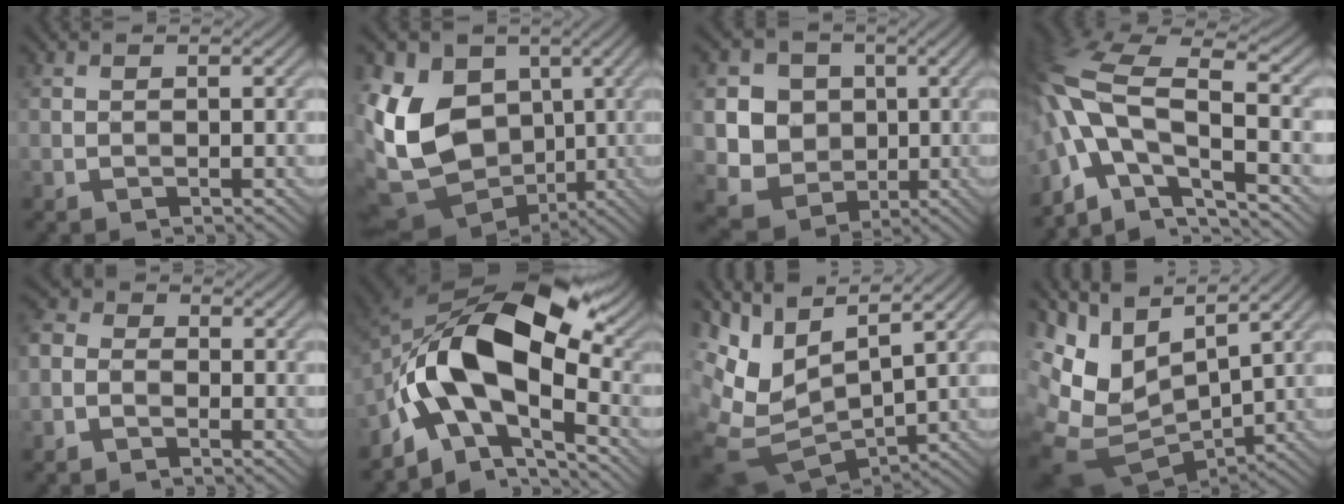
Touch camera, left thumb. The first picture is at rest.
{"total": 16.3, "force": [-0.9, 12.8, 10.0], "torque": [-0.249, -0.017, -0.001]}
{"total": 8.5, "force": [0.5, 7.7, 3.5], "torque": [-0.098, -0.012, -0.004]}
{"total": 14.2, "force": [-5.5, 6.3, 11.5], "torque": [-0.261, -0.008, -0.106]}
{"total": 3.3, "force": [-2.0, 2.1, 1.5], "torque": [-0.040, 0.003, -0.057]}
{"total": 14.3, "force": [-3.5, 8.1, 11.3], "torque": [-0.188, 0.002, -0.072]}
{"total": 11.4, "force": [3.0, 5.9, 9.3], "torque": [-0.229, -0.005, 0.073]}
{"total": 12.9, "force": [2.7, 7.6, 10.1], "torque": [-0.243, -0.011, 0.075]}